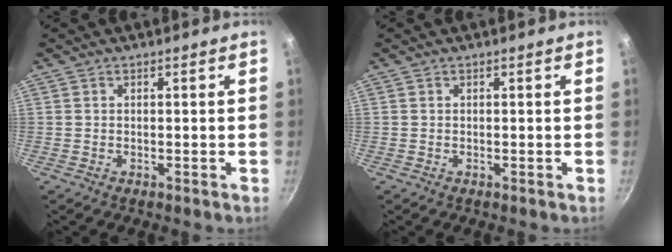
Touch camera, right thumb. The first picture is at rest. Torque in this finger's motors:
{"motor_torque": [0.00, 0.00, -0.02, 0.02, 0.00]}